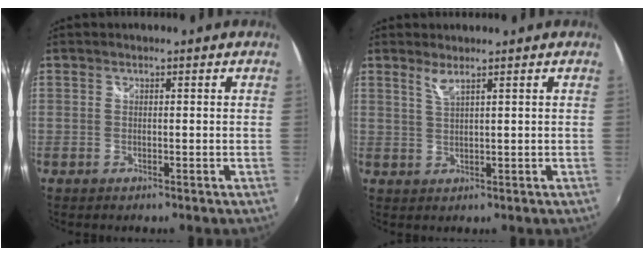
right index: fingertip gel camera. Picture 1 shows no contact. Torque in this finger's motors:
{"motor_torque": [0.14, 0.03, 0.01, 0.04]}